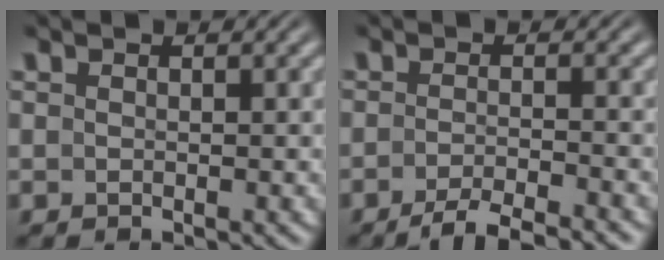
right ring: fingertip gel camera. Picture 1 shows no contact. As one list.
[{"total": 4.0, "force": [-3.6, 0.3, 1.7], "torque": [-0.030, -0.006, -0.057]}]